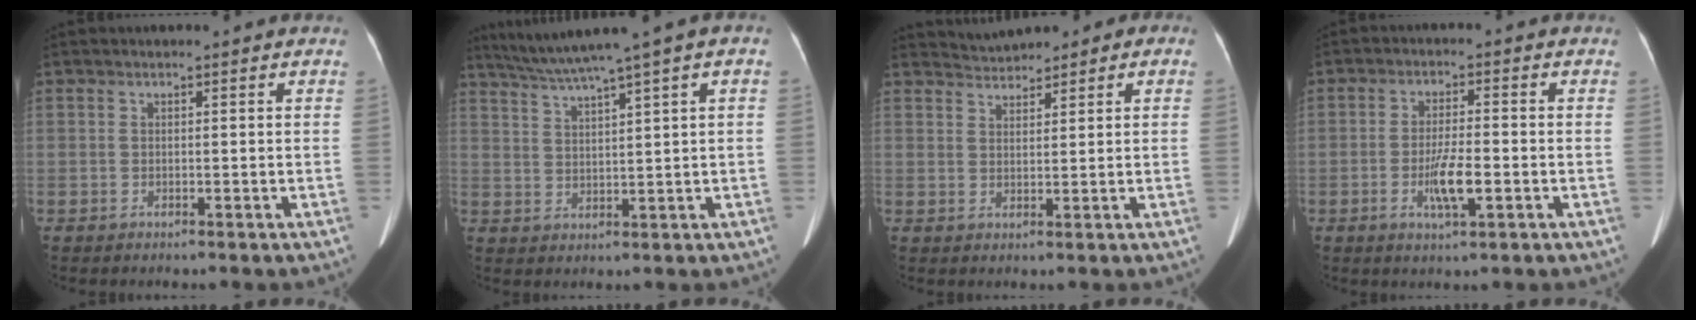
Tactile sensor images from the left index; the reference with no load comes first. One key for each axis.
{"total": 8.1, "fx": 5.4, "fy": -0.9, "fz": 5.9, "tx": -0.101, "ty": 0.028, "tz": 0.097}
{"total": 2.8, "fx": 2.5, "fy": 1.2, "fz": 0.4, "tx": -0.007, "ty": 0.024, "tz": 0.047}
{"total": 5.6, "fx": -1.7, "fy": 0.9, "fz": 5.2, "tx": -0.102, "ty": -0.006, "tz": -0.030}